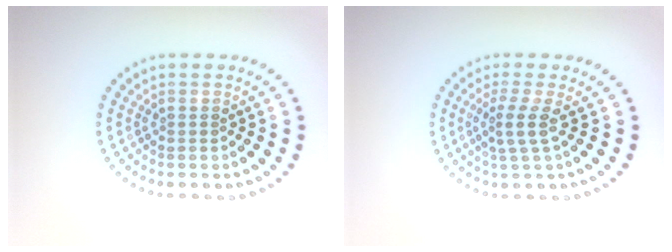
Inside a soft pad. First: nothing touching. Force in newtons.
{"total": 2.2, "press": 1.6, "slide": 1.5}